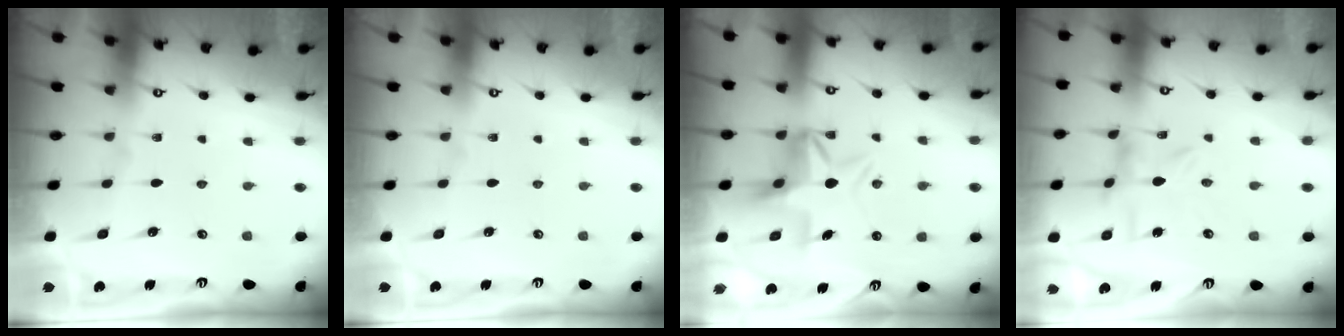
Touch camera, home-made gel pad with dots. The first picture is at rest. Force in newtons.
{"total": 0.0}
{"total": 6.7, "press": 6.7, "slide": 0.5}
{"total": 2.0, "press": 2.0, "slide": 0.3}